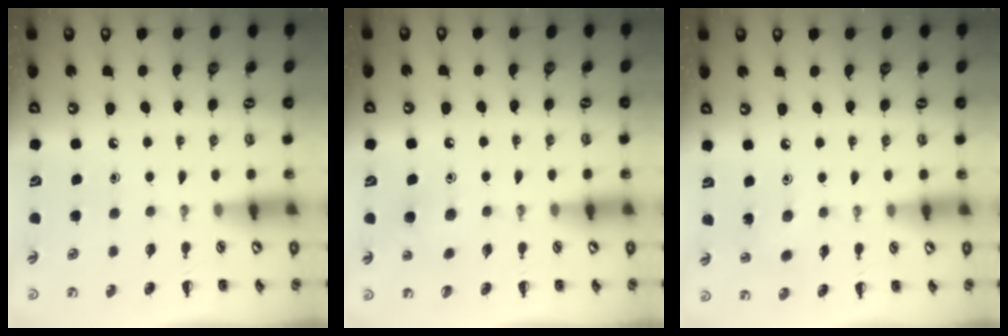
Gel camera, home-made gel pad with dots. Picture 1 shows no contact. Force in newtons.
{"total": 6.4, "press": 6.0, "slide": 2.1}
{"total": 2.5, "press": 2.4, "slide": 0.8}